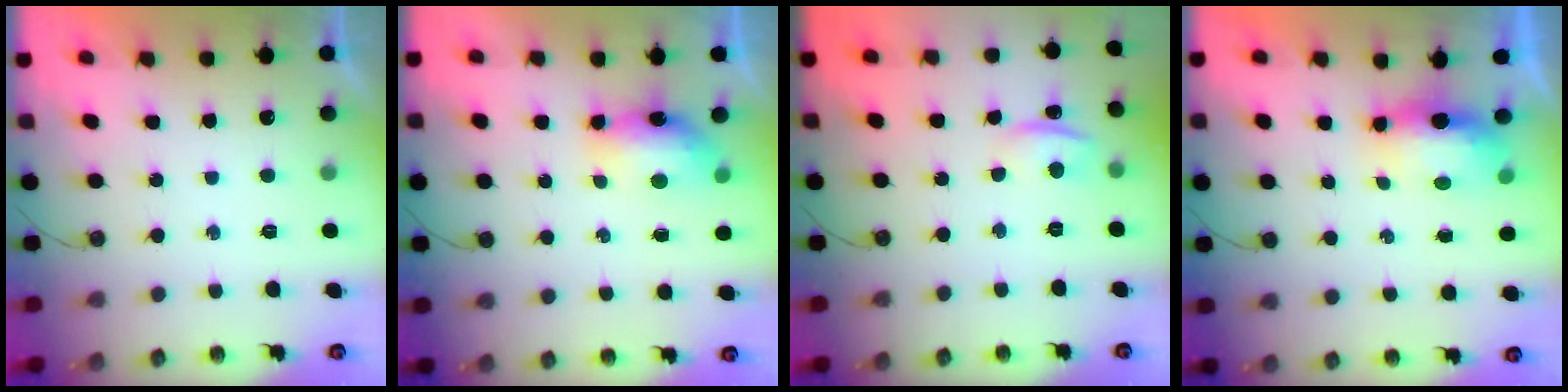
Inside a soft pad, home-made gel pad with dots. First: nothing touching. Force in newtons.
{"total": 8.1, "press": 7.8, "slide": 2.3}
{"total": 1.4, "press": 1.2, "slide": 0.7}
{"total": 9.7, "press": 7.7, "slide": 6.0}